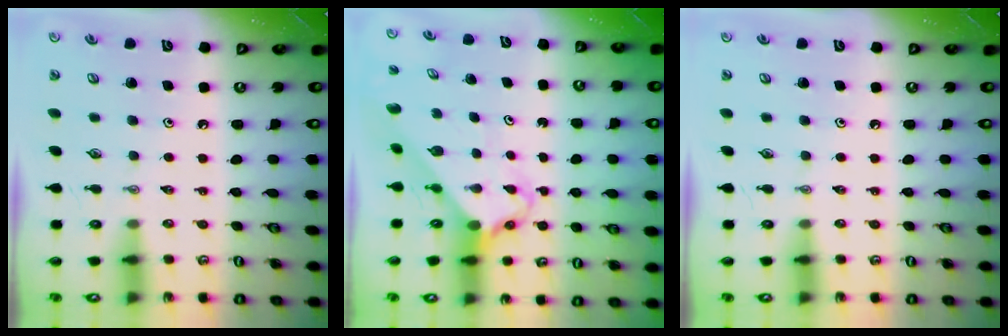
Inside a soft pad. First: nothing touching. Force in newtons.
{"total": 2.4, "press": 2.4, "slide": 0.2}
{"total": 0.0}